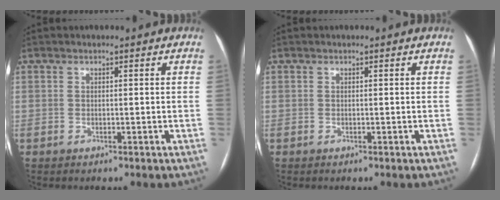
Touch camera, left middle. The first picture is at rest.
{"total": 0.0}